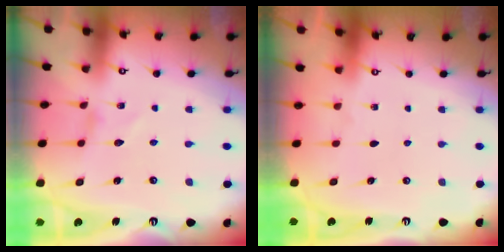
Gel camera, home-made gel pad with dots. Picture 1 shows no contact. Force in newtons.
{"total": 0.0}